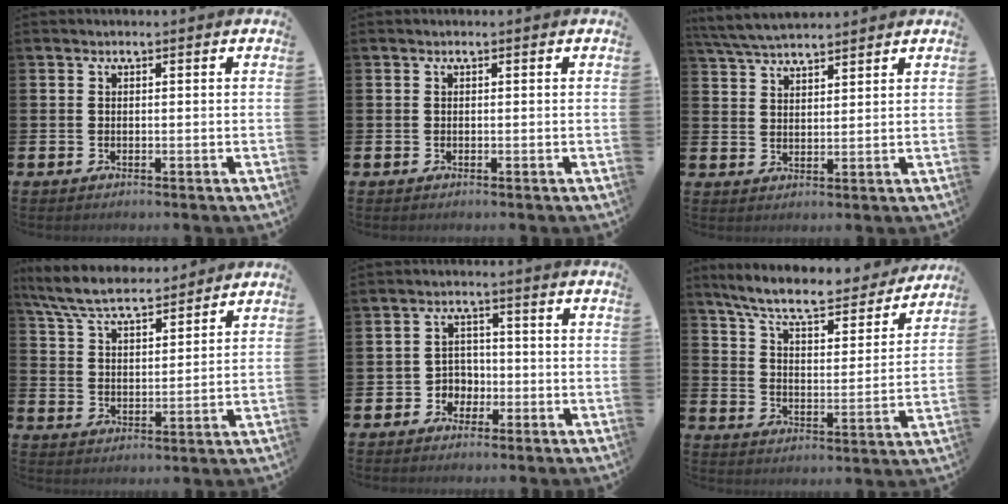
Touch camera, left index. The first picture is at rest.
{"total": 0.0}
{"total": 5.0, "force": [4.8, 0.6, 1.1], "torque": [-0.042, -0.016, 0.089]}
{"total": 7.5, "force": [7.0, 1.2, 2.4], "torque": [-0.077, -0.033, 0.128]}
{"total": 3.2, "force": [-1.6, 2.7, 0.7], "torque": [-0.030, 0.005, -0.036]}
{"total": 8.6, "force": [7.7, 1.5, 3.4], "torque": [-0.095, -0.051, 0.130]}